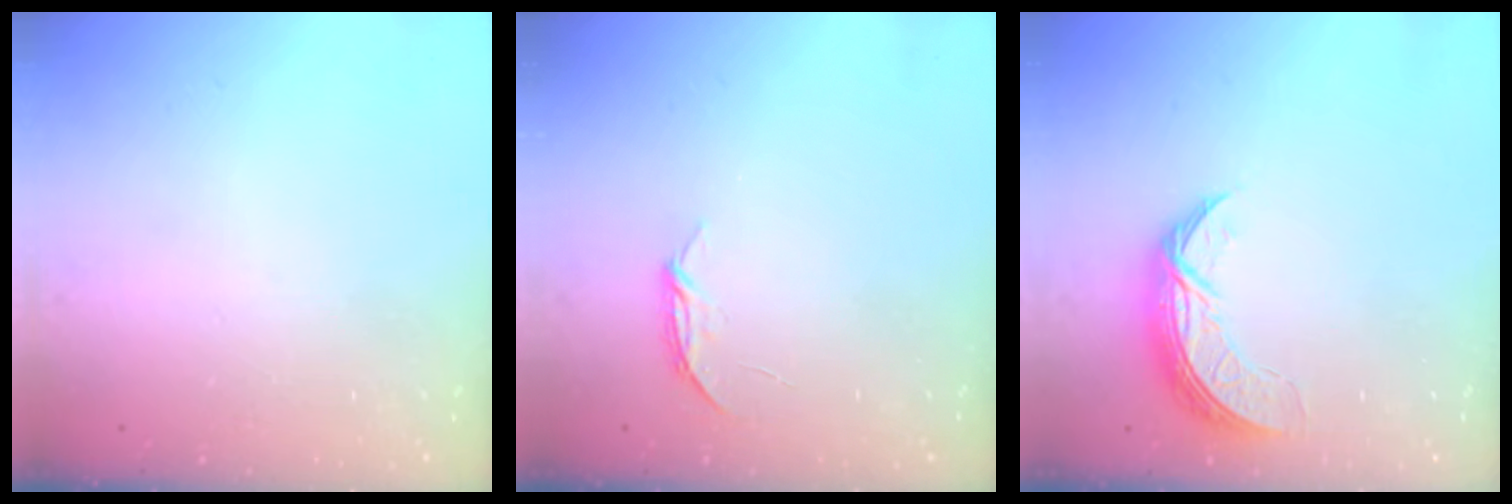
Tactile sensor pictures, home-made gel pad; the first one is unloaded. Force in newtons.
{"total": 3.8, "press": 3.8, "slide": 0.5}
{"total": 7.7, "press": 7.6, "slide": 0.7}